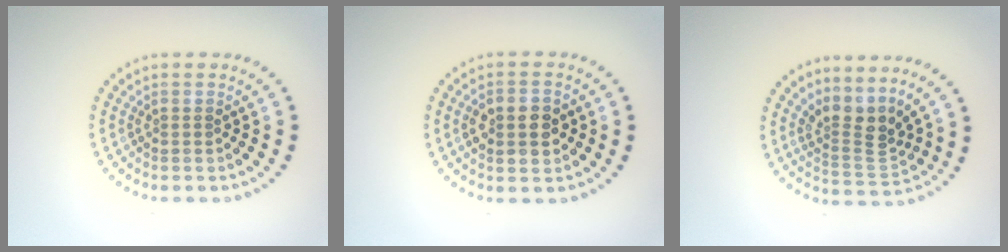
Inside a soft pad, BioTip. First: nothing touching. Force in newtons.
{"total": 3.8, "press": 3.8, "slide": 0.1}
{"total": 3.5, "press": 2.4, "slide": 2.6}